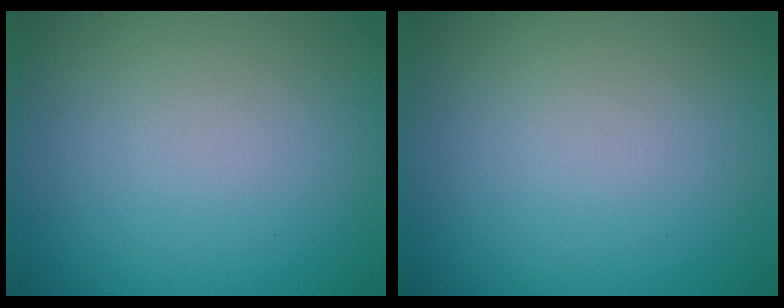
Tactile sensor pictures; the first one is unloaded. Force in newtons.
{"total": 0.0}